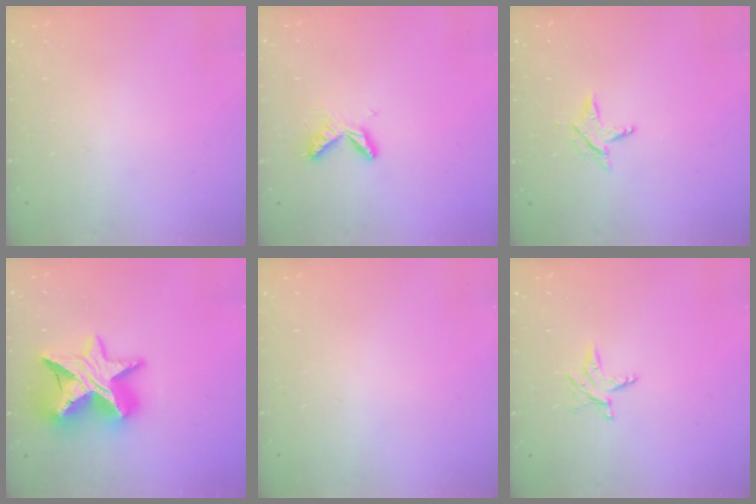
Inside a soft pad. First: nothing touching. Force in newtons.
{"total": 6.3, "press": 6.2, "slide": 0.7}
{"total": 4.9, "press": 4.9, "slide": 0.5}
{"total": 16.8, "press": 16.8, "slide": 1.1}
{"total": 0.0}
{"total": 3.9, "press": 3.9, "slide": 0.5}